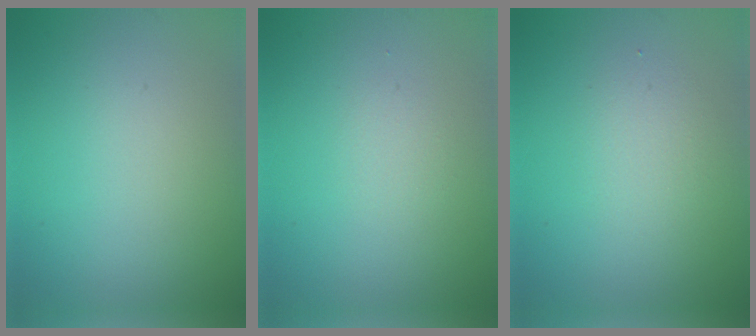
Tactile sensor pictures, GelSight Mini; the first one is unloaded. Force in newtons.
{"total": 0.8, "press": 0.8, "slide": 0.1}
{"total": 1.8, "press": 1.8, "slide": 0.1}